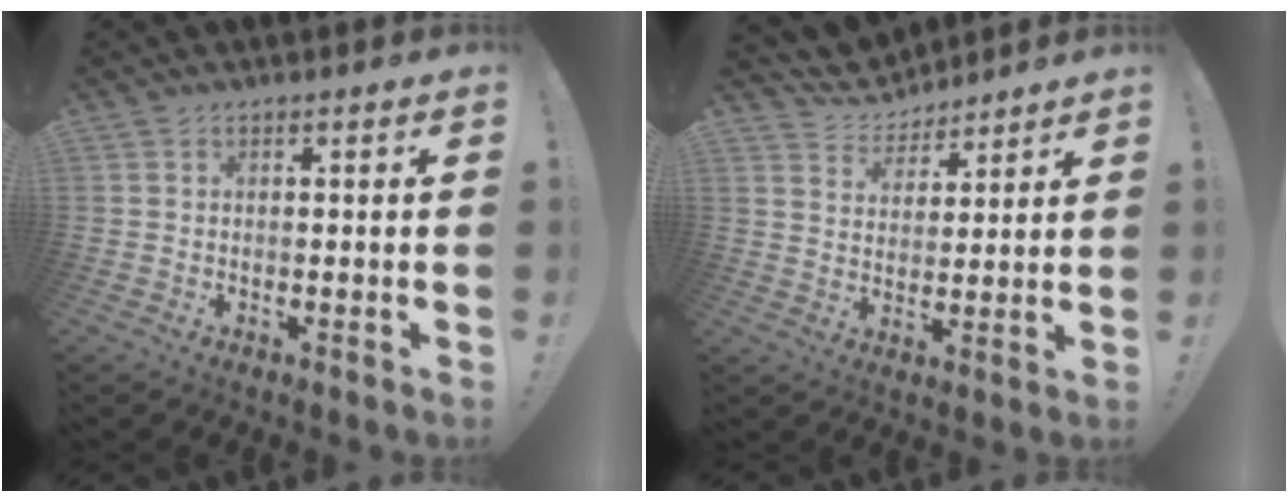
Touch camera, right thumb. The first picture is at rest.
{"total": 7.7, "force": [6.5, 4.2, 0.6], "torque": [-0.024, -0.051, 0.126]}